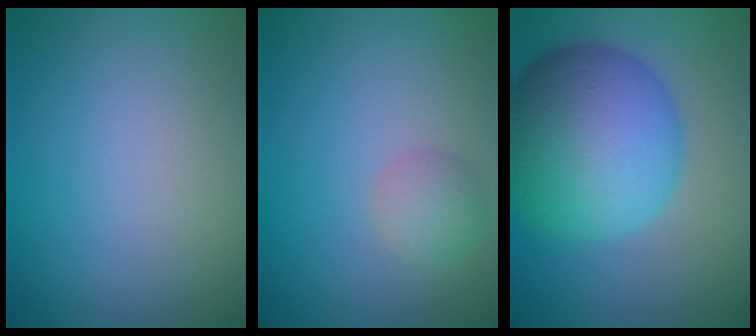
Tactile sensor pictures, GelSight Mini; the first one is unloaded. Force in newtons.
{"total": 1.9, "press": 1.9, "slide": 0.1}
{"total": 12.0, "press": 11.9, "slide": 0.2}